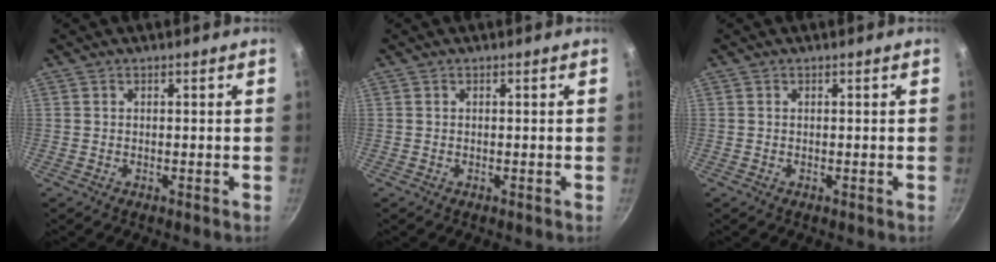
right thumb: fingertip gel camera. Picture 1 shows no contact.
{"total": 0.0}
{"total": 0.0}